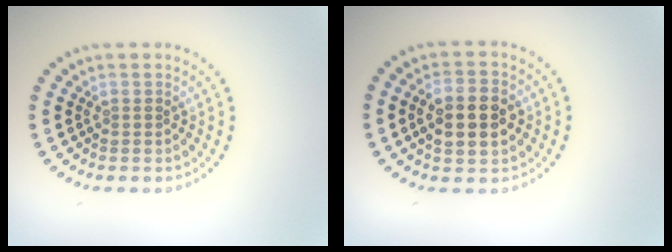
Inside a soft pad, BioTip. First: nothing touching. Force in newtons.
{"total": 4.5, "press": 4.5, "slide": 0.3}